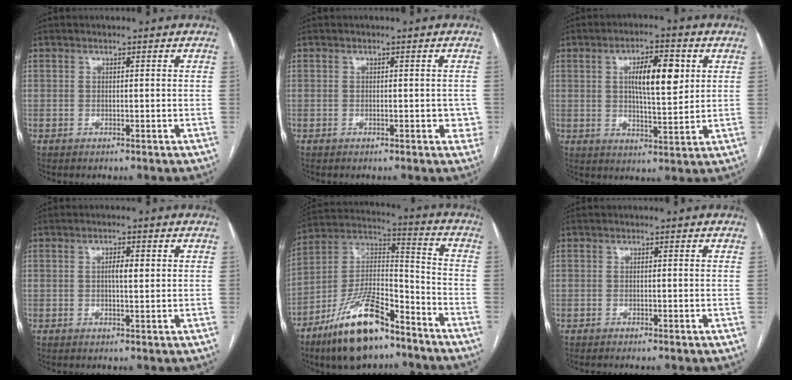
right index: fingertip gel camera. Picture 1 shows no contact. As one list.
[{"total": 2.3, "force": [-0.6, 1.4, 1.7], "torque": [-0.006, 0.006, -0.004]}, {"total": 9.1, "force": [2.5, 2.5, 8.4], "torque": [-0.141, 0.009, 0.043]}, {"total": 2.4, "force": [0.4, 0.5, 2.3], "torque": [-0.040, 0.002, 0.007]}, {"total": 17.7, "force": [-12.1, 5.7, 11.6], "torque": [-0.226, 0.011, -0.215]}, {"total": 0.7, "force": [-0.6, -0.2, 0.4], "torque": [-0.008, 0.002, -0.010]}]